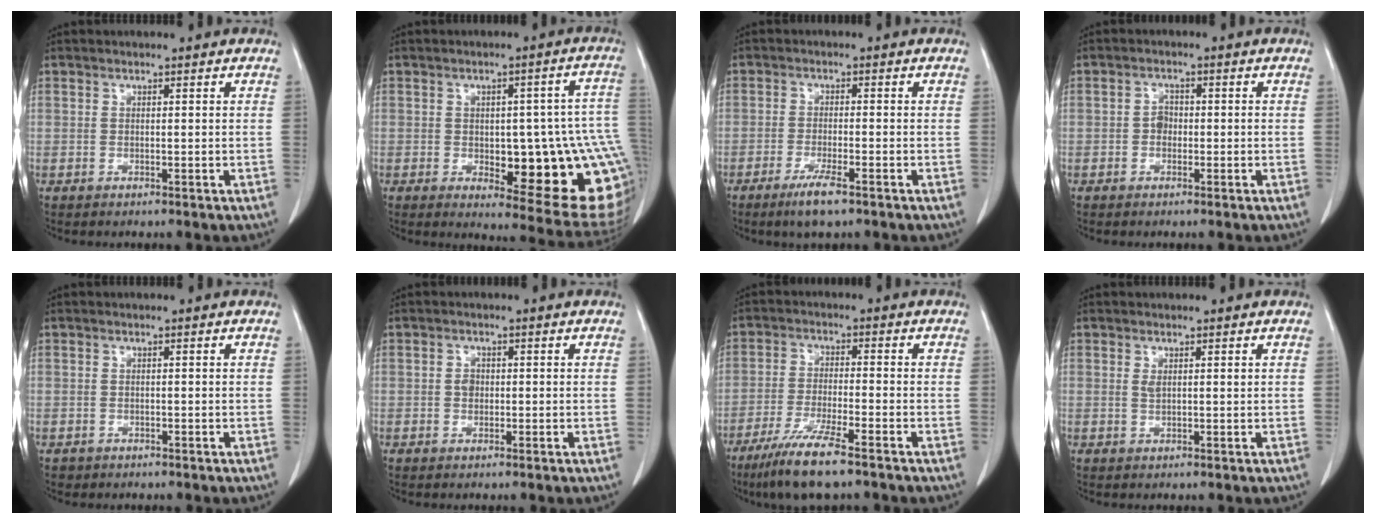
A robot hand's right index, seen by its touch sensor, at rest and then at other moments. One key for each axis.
{"total": 19.3, "fx": -3.4, "fy": 5.8, "fz": 18.1, "tx": -0.141, "ty": 0.023, "tz": -0.016}
{"total": 4.7, "fx": -3.1, "fy": 0.4, "fz": 3.5, "tx": -0.070, "ty": -0.010, "tz": -0.056}
{"total": 1.9, "fx": -0.4, "fy": 1.4, "fz": 1.2, "tx": -0.014, "ty": 0.007, "tz": -0.008}
{"total": 0.8, "fx": -0.5, "fy": 0.6, "fz": -0.1, "tx": -0.009, "ty": 0.002, "tz": -0.009}
{"total": 1.6, "fx": 0.0, "fy": 1.3, "fz": 0.9, "tx": -0.014, "ty": 0.003, "tz": -0.001}
{"total": 9.1, "fx": -6.5, "fy": 0.4, "fz": 6.3, "tx": -0.120, "ty": -0.026, "tz": -0.117}
{"total": 1.3, "fx": 0.5, "fy": 0.4, "fz": 1.2, "tx": -0.021, "ty": -0.001, "tz": 0.011}